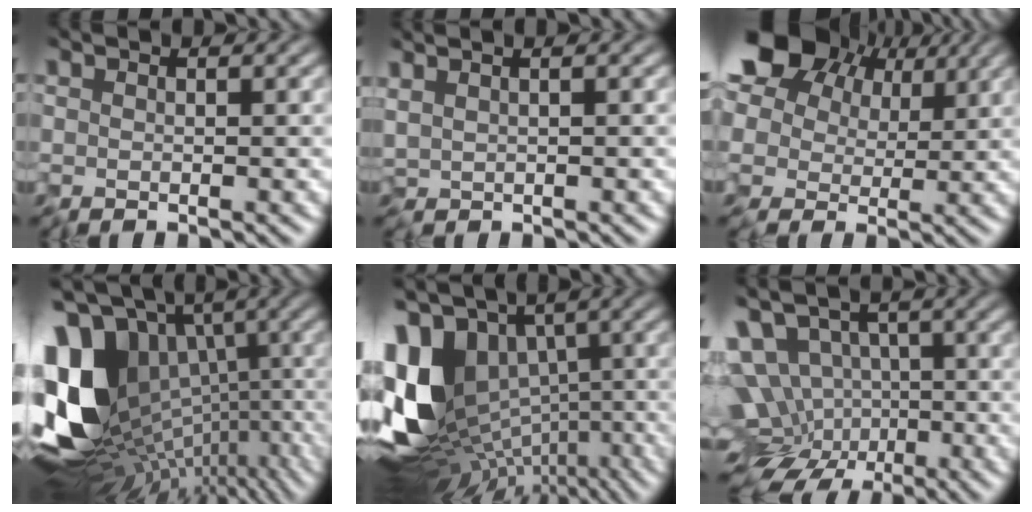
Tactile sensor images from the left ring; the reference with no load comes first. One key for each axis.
{"total": 0.8, "fx": 0.5, "fy": -0.3, "fz": 0.6, "tx": -0.016, "ty": 0.001, "tz": 0.014}
{"total": 14.2, "fx": 6.6, "fy": 9.2, "fz": 8.4, "tx": -0.181, "ty": 0.042, "tz": 0.104}
{"total": 16.2, "fx": -1.2, "fy": 11.6, "fz": 11.3, "tx": -0.241, "ty": -0.014, "tz": -0.007}
{"total": 14.7, "fx": 0.1, "fy": 9.8, "fz": 11.0, "tx": -0.237, "ty": -0.001, "tz": 0.007}
{"total": 9.5, "fx": -1.3, "fy": 7.4, "fz": 5.9, "tx": -0.088, "ty": -0.020, "tz": -0.019}